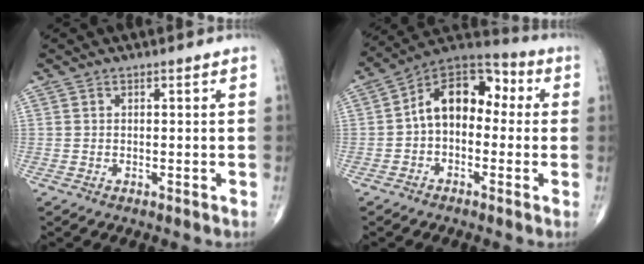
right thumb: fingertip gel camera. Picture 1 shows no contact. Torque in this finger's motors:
{"motor_torque": [1.87, 2.07, 1.24, -0.07, 0.06]}